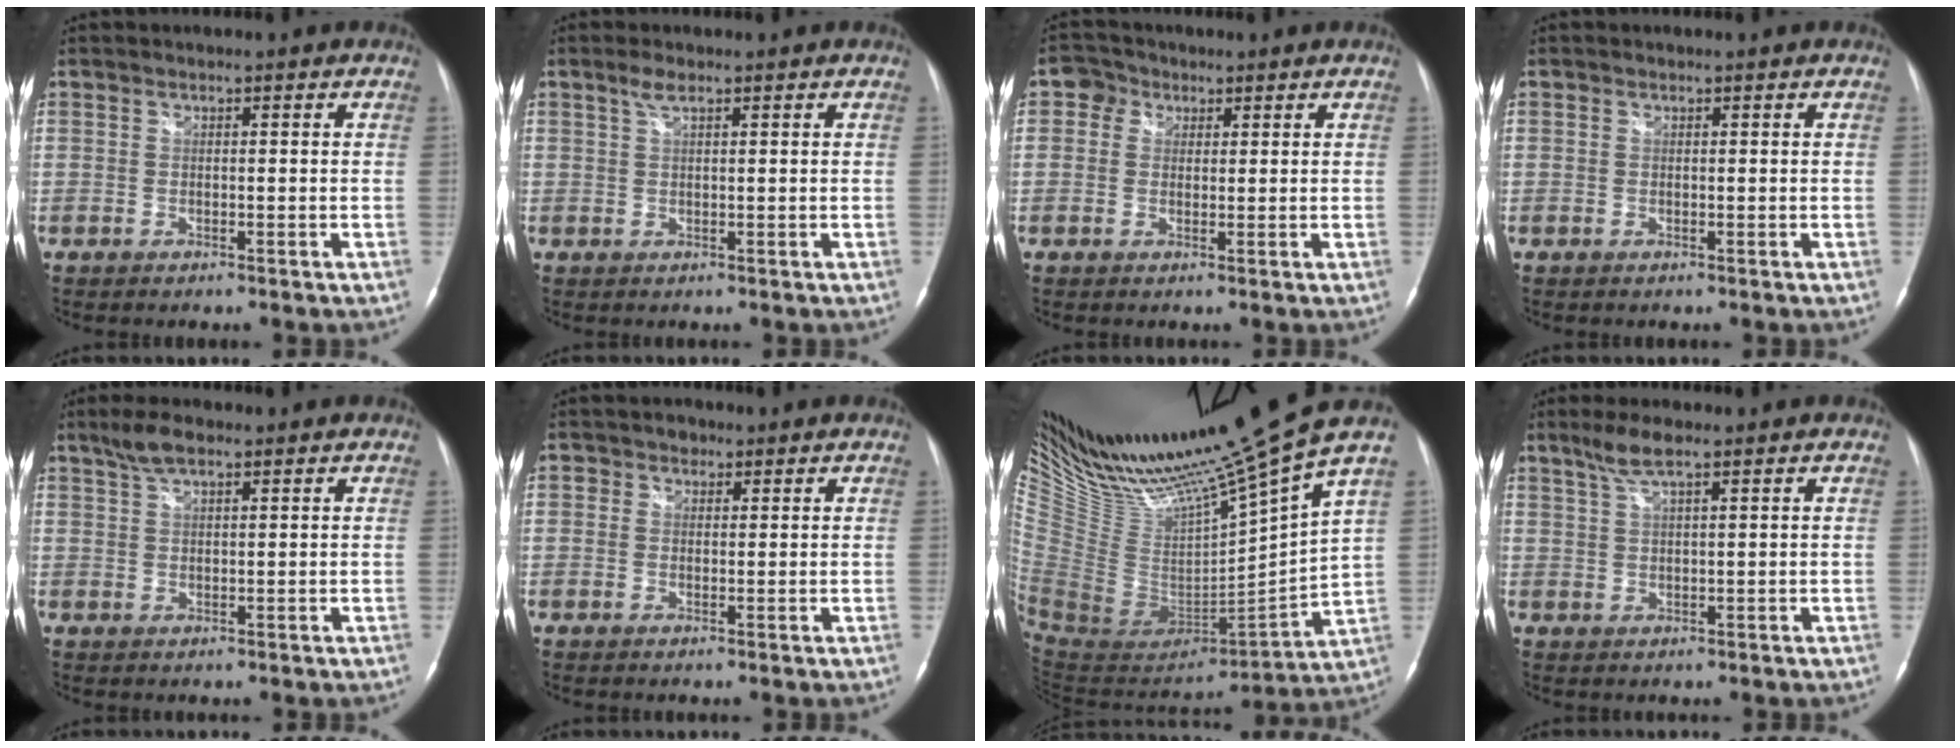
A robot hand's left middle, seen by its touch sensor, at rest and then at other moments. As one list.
[{"total": 1.9, "force": [1.2, 0.5, 1.4], "torque": [-0.031, 0.007, 0.025]}, {"total": 3.2, "force": [1.3, 2.7, 1.0], "torque": [-0.019, 0.011, 0.020]}, {"total": 0.0}, {"total": 3.9, "force": [2.8, 1.1, 2.5], "torque": [-0.057, 0.011, 0.055]}, {"total": 2.0, "force": [0.9, 1.7, 0.7], "torque": [-0.014, 0.009, 0.012]}, {"total": 28.0, "force": [23.5, 1.0, 15.1], "torque": [-0.269, -0.069, 0.408]}, {"total": 3.9, "force": [2.7, 0.3, 2.8], "torque": [-0.064, 0.007, 0.055]}]